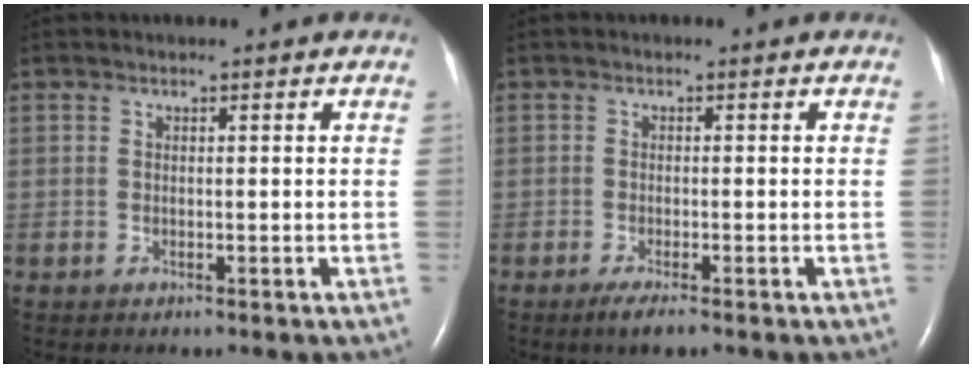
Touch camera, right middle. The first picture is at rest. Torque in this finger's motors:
{"motor_torque": [0.67, -0.42, 0.25, 0.02]}